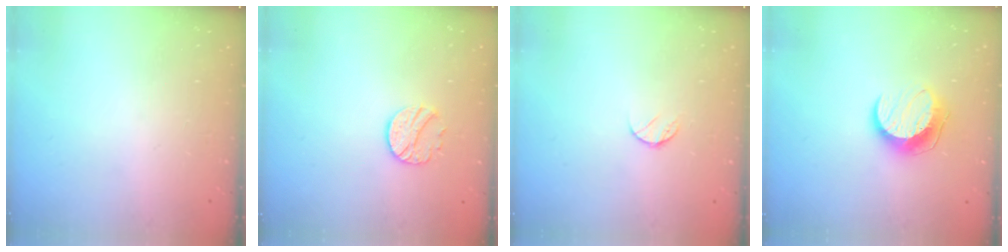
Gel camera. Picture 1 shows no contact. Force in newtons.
{"total": 9.4, "press": 9.4, "slide": 0.7}
{"total": 5.1, "press": 5.1, "slide": 0.5}
{"total": 10.0, "press": 10.0, "slide": 0.4}